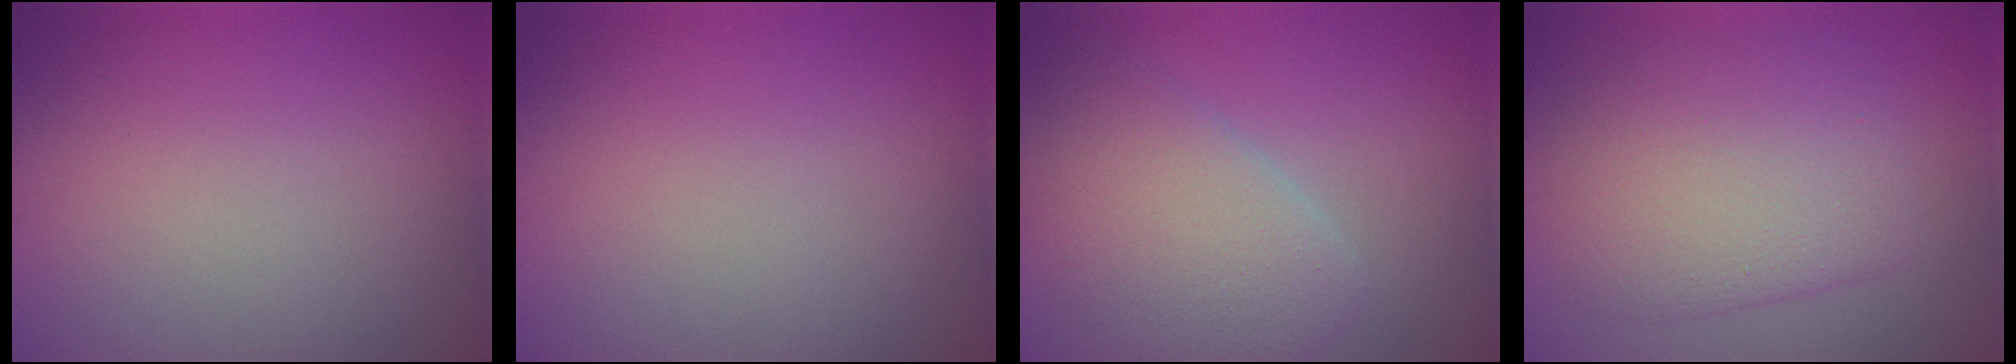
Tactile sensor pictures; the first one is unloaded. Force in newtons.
{"total": 0.0}
{"total": 5.8, "press": 5.8, "slide": 0.3}
{"total": 6.0, "press": 6.0, "slide": 0.2}